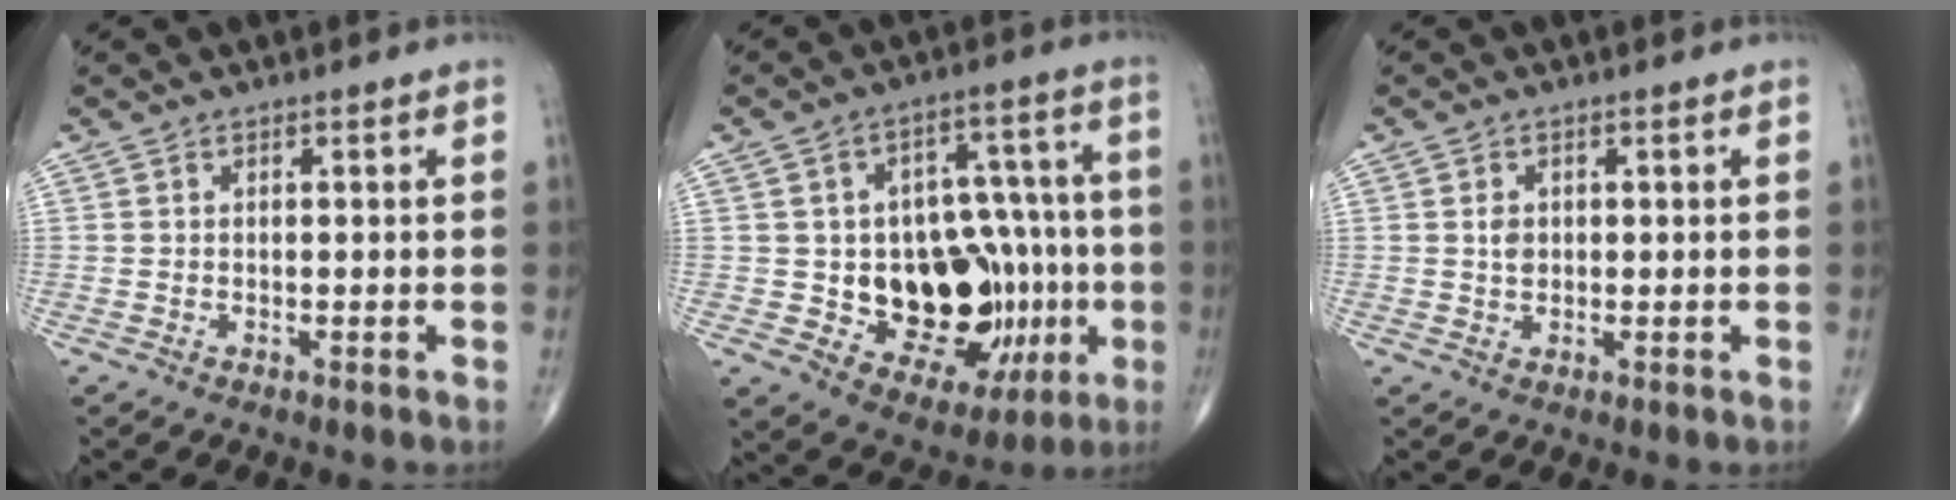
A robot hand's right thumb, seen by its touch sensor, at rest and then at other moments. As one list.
[{"total": 21.6, "force": [-3.7, 13.7, 16.2], "torque": [-0.165, 0.021, -0.032]}, {"total": 1.8, "force": [0.3, 1.4, 1.2], "torque": [-0.014, -0.002, 0.006]}]